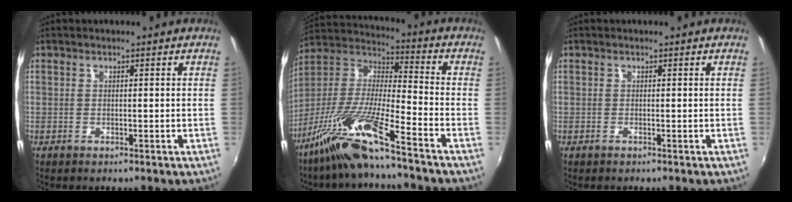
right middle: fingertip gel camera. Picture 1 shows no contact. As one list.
[{"total": 15.0, "force": [-10.6, 0.1, 10.5], "torque": [-0.200, -0.011, -0.213]}, {"total": 0.0}]